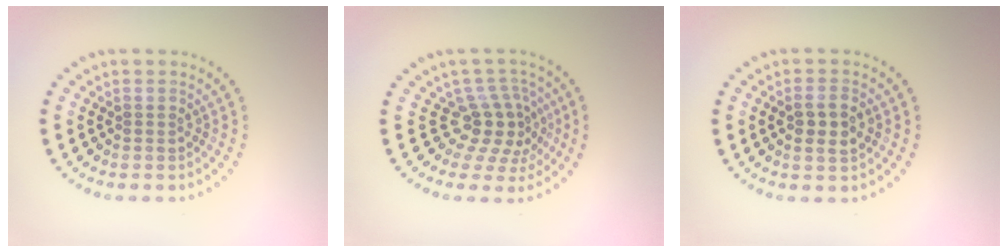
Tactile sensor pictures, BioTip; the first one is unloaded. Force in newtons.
{"total": 3.7, "press": 2.7, "slide": 2.6}
{"total": 2.4, "press": 2.4, "slide": 0.4}